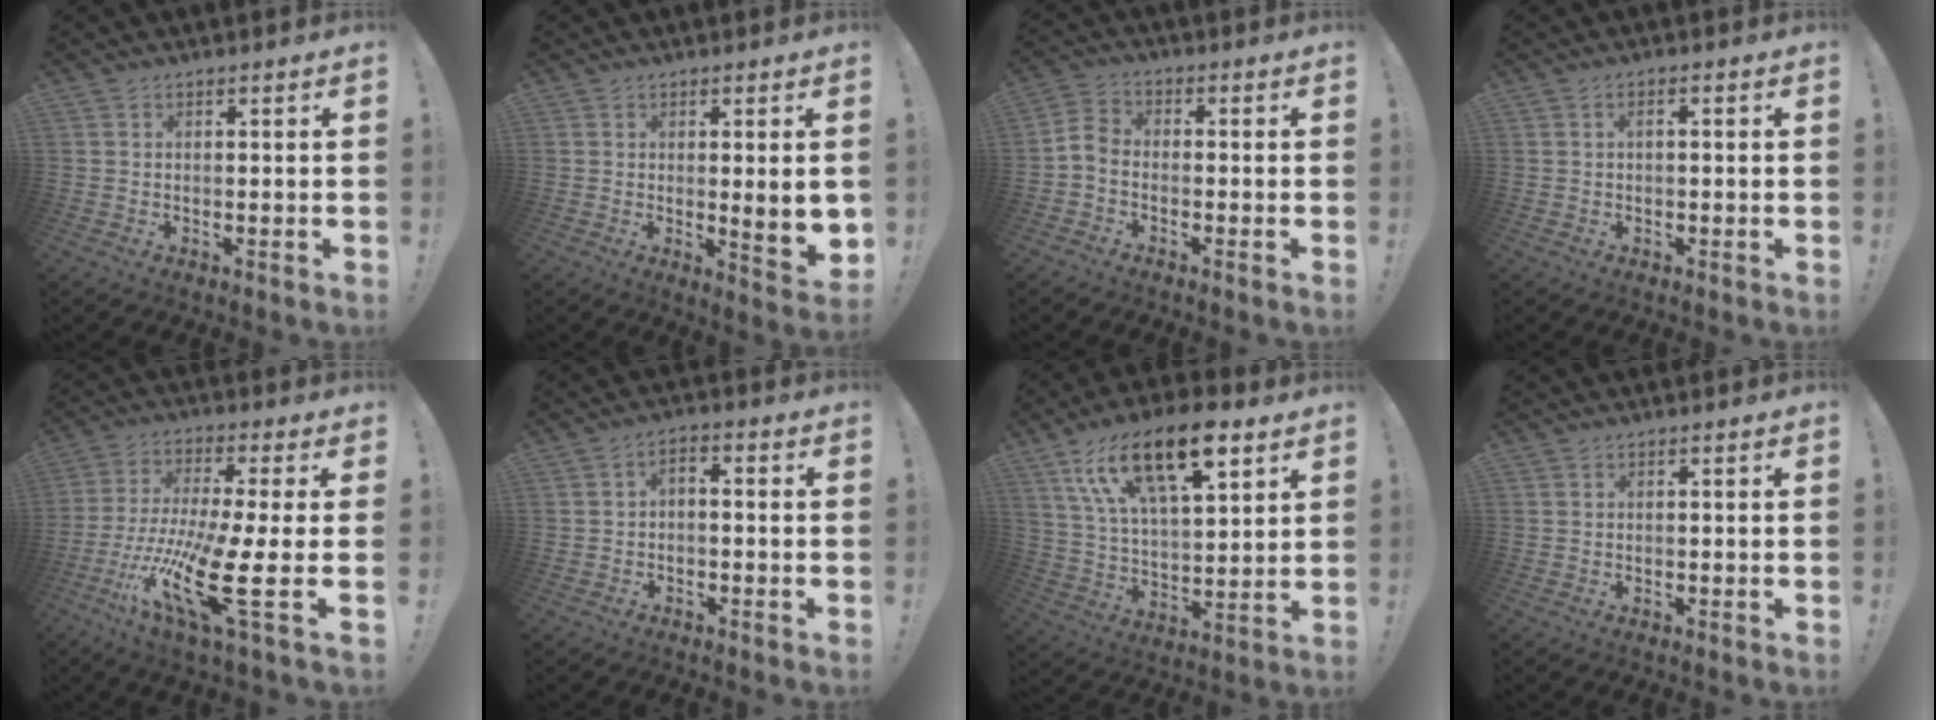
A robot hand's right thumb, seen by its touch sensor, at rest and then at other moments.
{"total": 6.8, "force": [1.1, 0.3, 6.7], "torque": [-0.084, -0.020, 0.018]}
{"total": 4.8, "force": [-2.2, 3.1, 2.9], "torque": [-0.062, 0.014, -0.036]}
{"total": 1.5, "force": [-0.4, 0.4, 1.4], "torque": [-0.028, 0.006, -0.007]}
{"total": 18.9, "force": [-6.9, 3.0, 17.4], "torque": [-0.347, 0.014, -0.115]}
{"total": 2.9, "force": [-2.0, 1.1, 1.8], "torque": [-0.040, 0.004, -0.038]}
{"total": 20.6, "force": [11.1, 8.9, 14.8], "torque": [-0.262, -0.053, 0.188]}
{"total": 0.0}